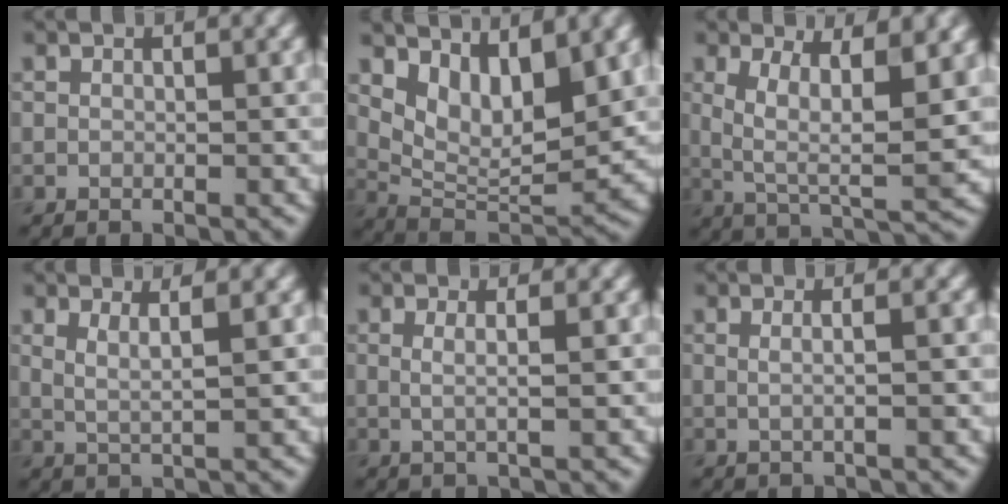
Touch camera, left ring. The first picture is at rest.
{"total": 6.8, "force": [3.0, 3.4, 5.0], "torque": [-0.083, -0.022, 0.058]}
{"total": 7.1, "force": [1.7, 2.3, 6.5], "torque": [-0.122, -0.005, 0.030]}
{"total": 2.4, "force": [1.0, 0.6, 2.1], "torque": [-0.030, -0.005, 0.017]}
{"total": 1.9, "force": [0.3, 0.6, 1.8], "torque": [-0.030, -0.002, -0.004]}
{"total": 3.0, "force": [0.7, 1.4, 2.5], "torque": [-0.017, 0.009, -0.014]}